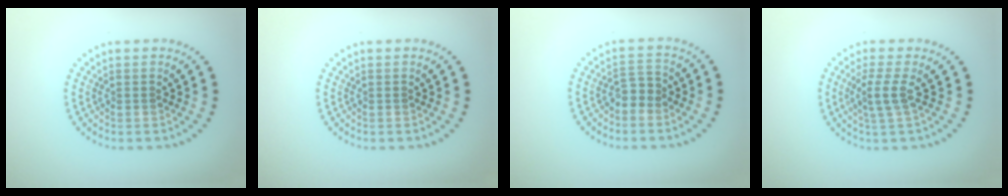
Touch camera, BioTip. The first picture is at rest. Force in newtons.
{"total": 0.0}
{"total": 1.8, "press": 1.4, "slide": 1.1}
{"total": 2.2, "press": 1.7, "slide": 1.4}